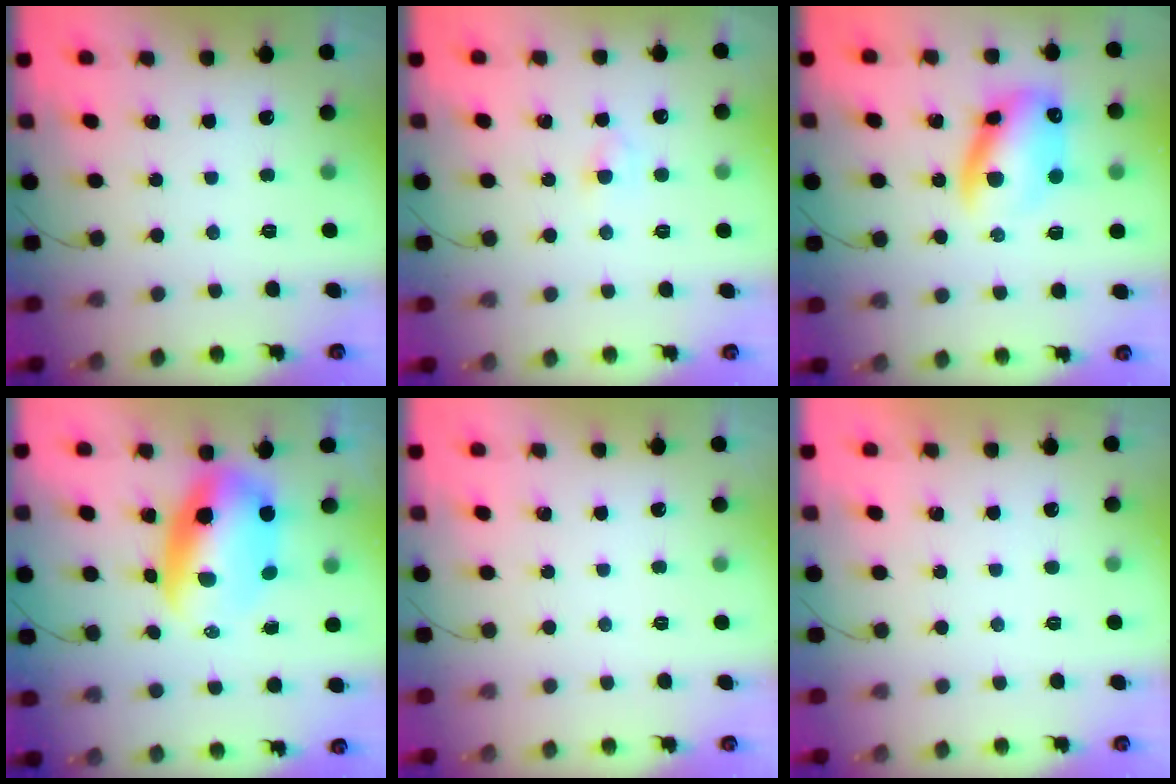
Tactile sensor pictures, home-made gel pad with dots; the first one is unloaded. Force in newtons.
{"total": 2.7, "press": 2.6, "slide": 1.0}
{"total": 13.2, "press": 12.9, "slide": 2.7}
{"total": 10.6, "press": 10.3, "slide": 2.5}
{"total": 0.0}
{"total": 1.0, "press": 1.0, "slide": 0.2}